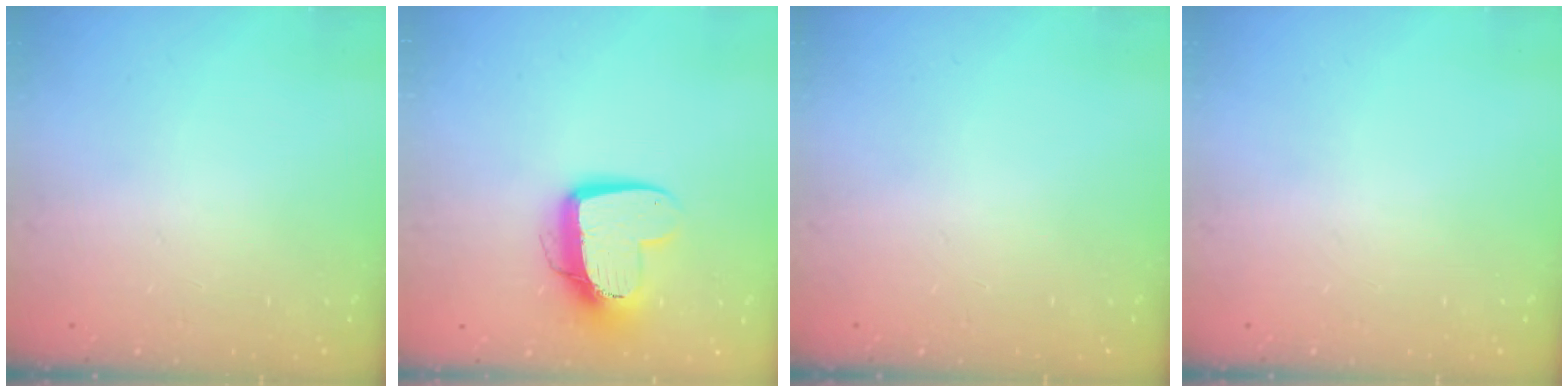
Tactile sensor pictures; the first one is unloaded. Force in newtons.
{"total": 12.1, "press": 12.0, "slide": 1.2}
{"total": 0.0}
{"total": 0.0}